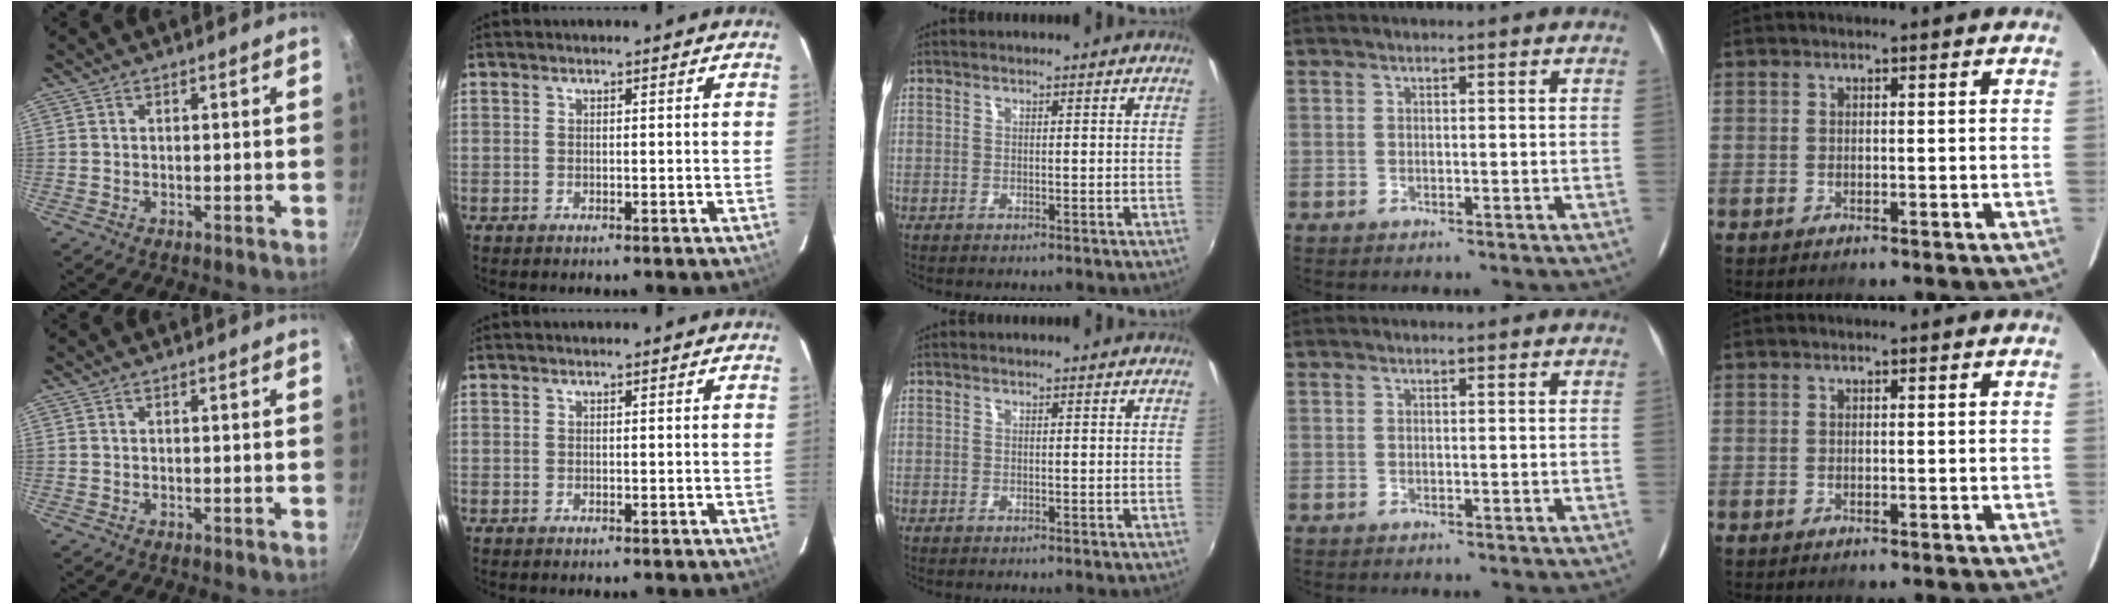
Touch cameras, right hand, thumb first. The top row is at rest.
{}